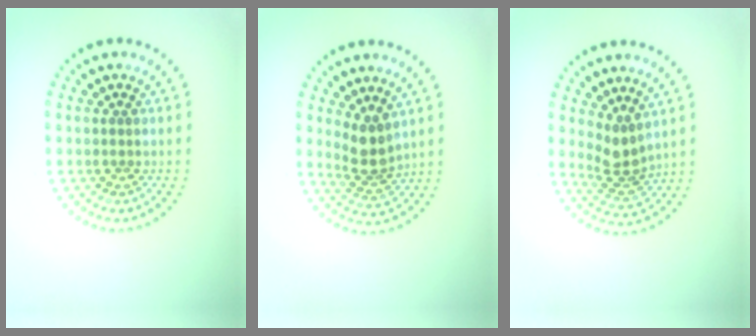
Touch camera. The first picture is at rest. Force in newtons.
{"total": 2.9, "press": 2.2, "slide": 1.8}
{"total": 2.8, "press": 2.1, "slide": 1.8}